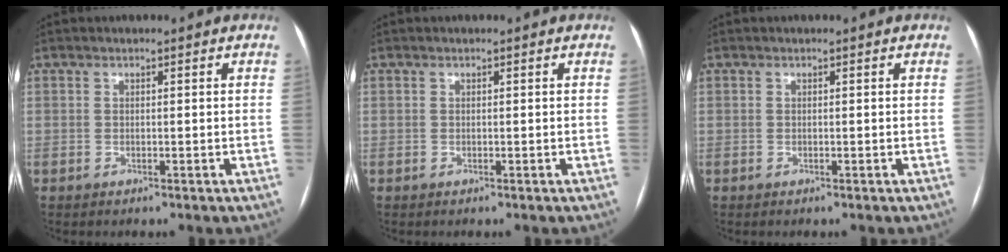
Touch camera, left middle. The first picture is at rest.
{"total": 0.0}
{"total": 0.0}